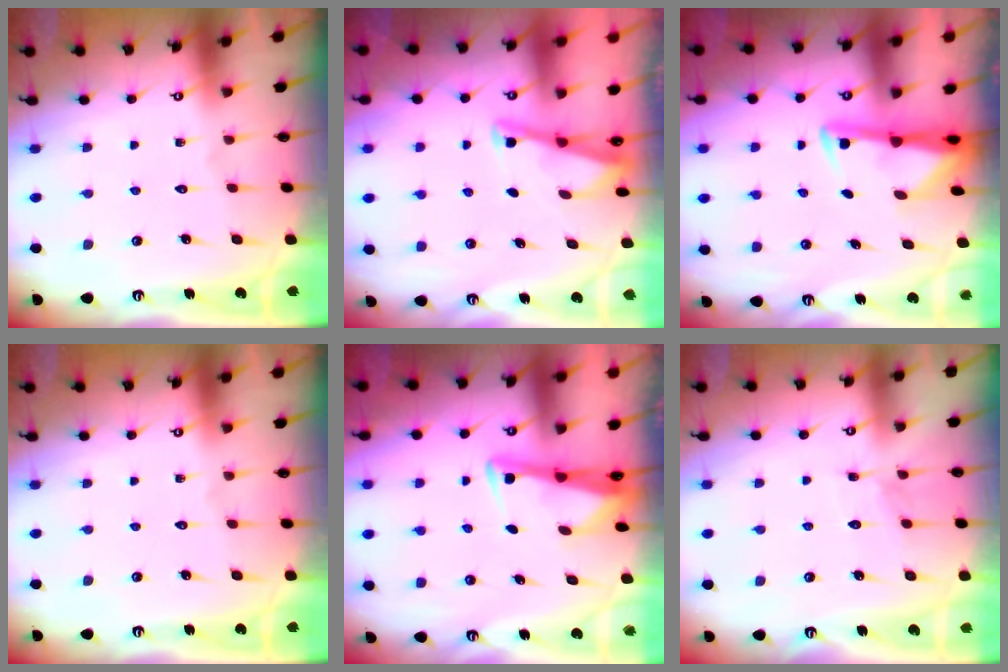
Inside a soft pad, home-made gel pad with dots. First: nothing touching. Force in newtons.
{"total": 2.7, "press": 2.7, "slide": 0.3}
{"total": 3.1, "press": 3.0, "slide": 0.5}
{"total": 0.0}
{"total": 3.4, "press": 3.4, "slide": 0.4}
{"total": 5.4, "press": 5.4, "slide": 0.5}